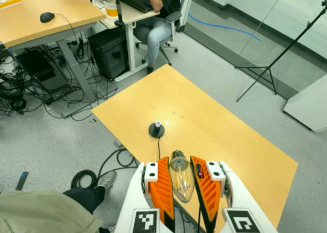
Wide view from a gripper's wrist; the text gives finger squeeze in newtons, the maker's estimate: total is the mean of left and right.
{"total": 21.2, "left": 22.3, "right": 20.2}